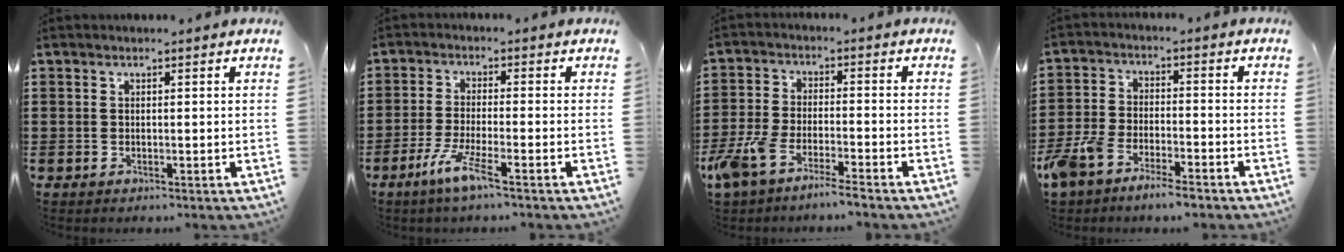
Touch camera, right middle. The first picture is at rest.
{"total": 5.5, "force": [-3.4, 0.4, 4.3], "torque": [-0.096, -0.012, -0.067]}
{"total": 6.0, "force": [-5.2, 0.6, 3.0], "torque": [-0.082, -0.011, -0.104]}
{"total": 6.3, "force": [-5.4, 1.5, 2.8], "torque": [-0.085, -0.005, -0.112]}